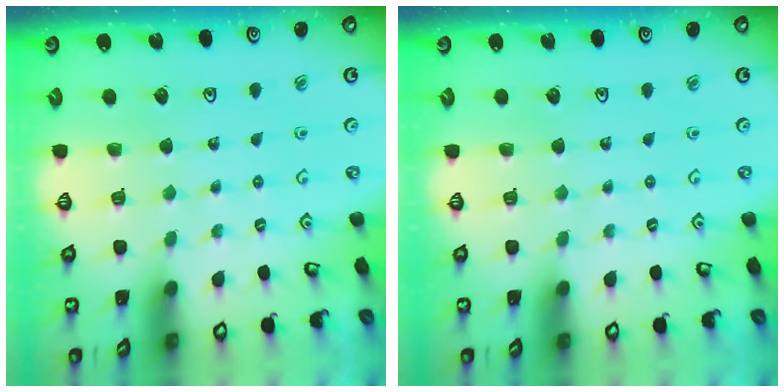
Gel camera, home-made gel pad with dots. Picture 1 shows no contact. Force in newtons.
{"total": 0.0}